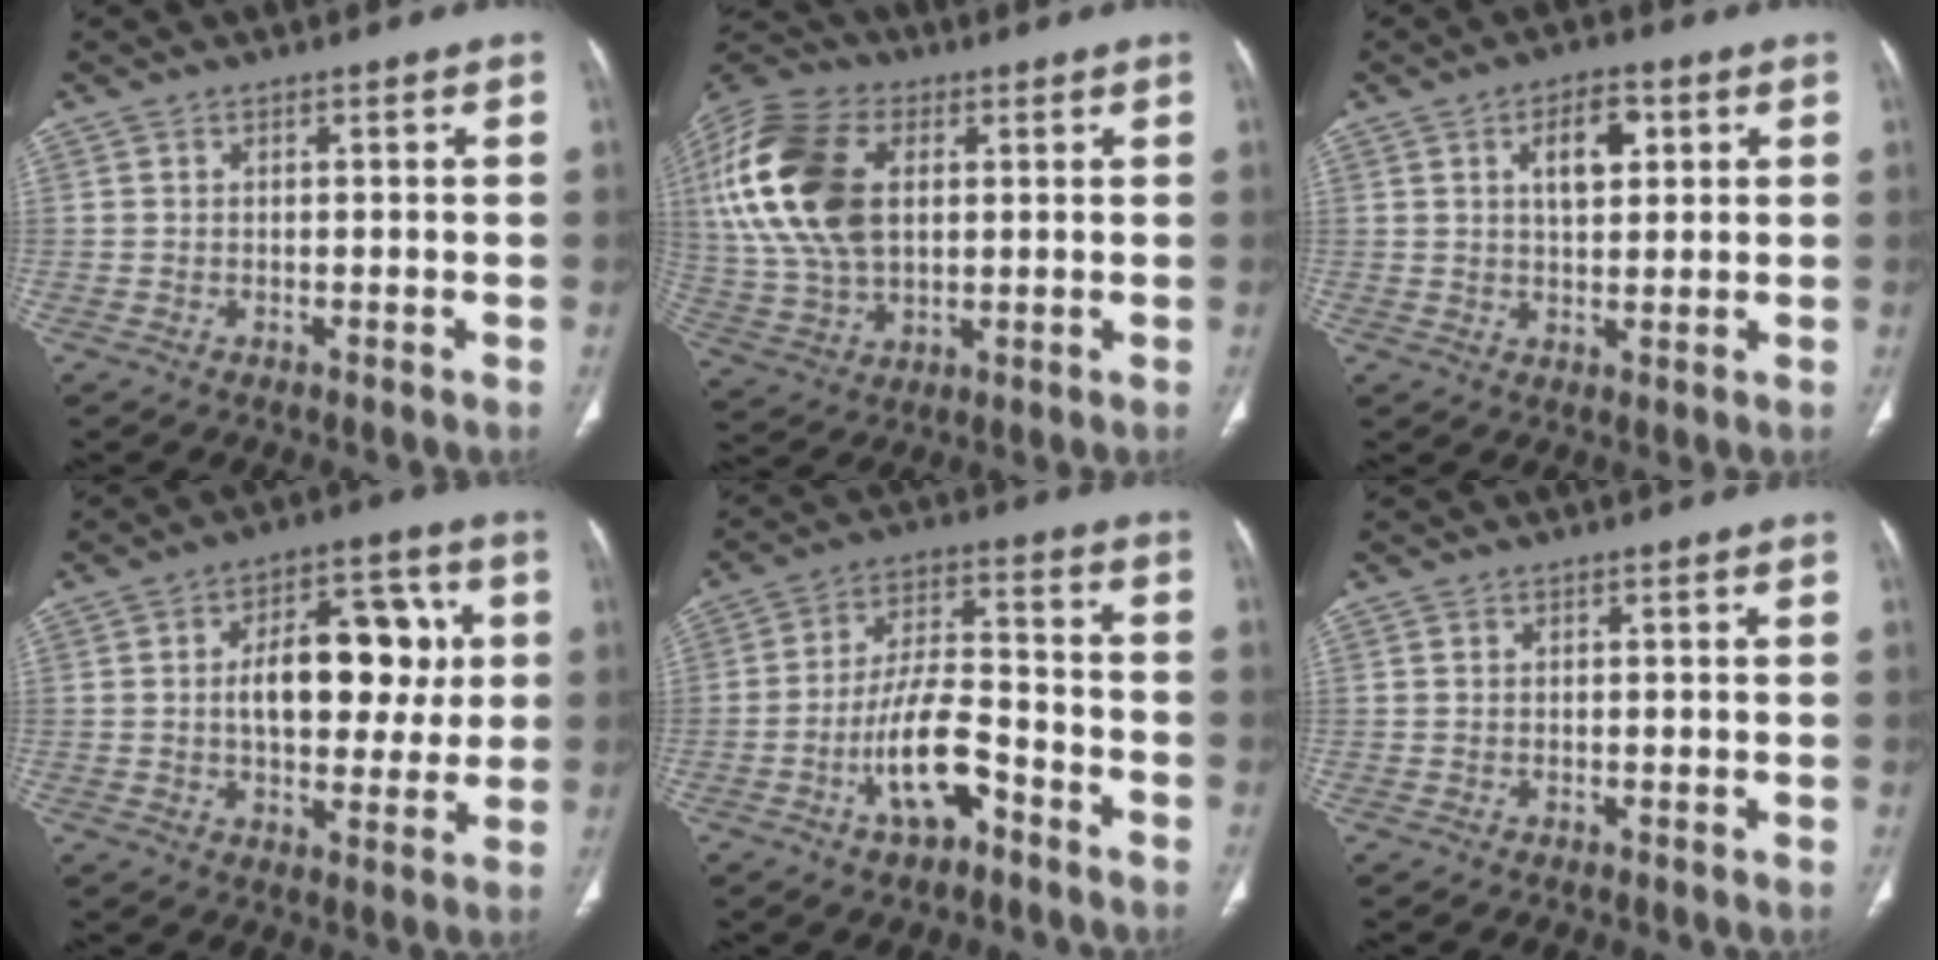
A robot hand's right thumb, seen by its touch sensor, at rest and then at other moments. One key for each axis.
{"total": 23.9, "fx": 5.4, "fy": 15.2, "fz": 17.6, "tx": -0.393, "ty": 0.007, "tz": 0.099}
{"total": 7.0, "fx": 2.3, "fy": 3.7, "fz": 5.5, "tx": -0.067, "ty": -0.003, "tz": 0.039}
{"total": 16.0, "fx": 1.8, "fy": 9.1, "fz": 13.0, "tx": -0.146, "ty": 0.018, "tz": 0.026}
{"total": 11.4, "fx": -5.8, "fy": 4.9, "fz": 8.6, "tx": -0.155, "ty": 0.043, "tz": -0.099}
{"total": 0.0}